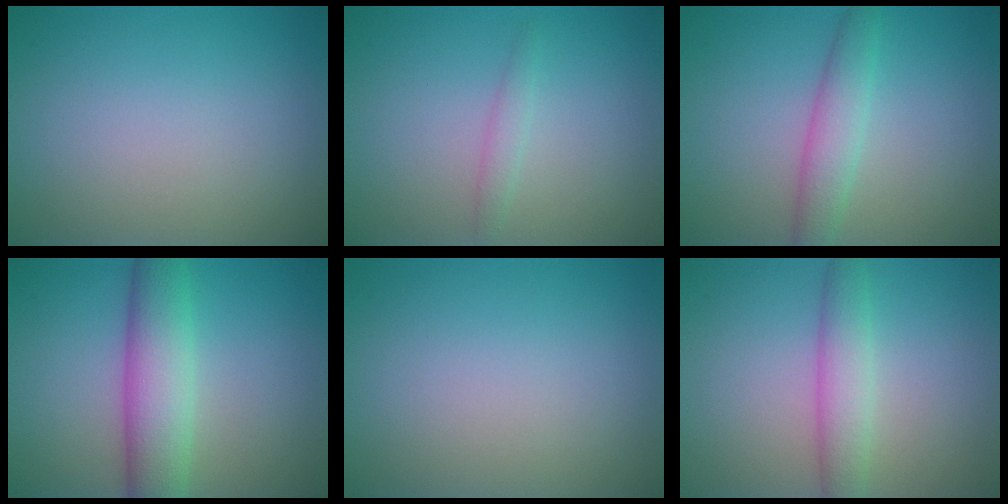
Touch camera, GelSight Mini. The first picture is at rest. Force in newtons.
{"total": 1.0, "press": 1.0, "slide": 0.1}
{"total": 2.9, "press": 2.9, "slide": 0.2}
{"total": 6.1, "press": 6.1, "slide": 0.1}
{"total": 0.0}
{"total": 3.2, "press": 3.2, "slide": 0.2}